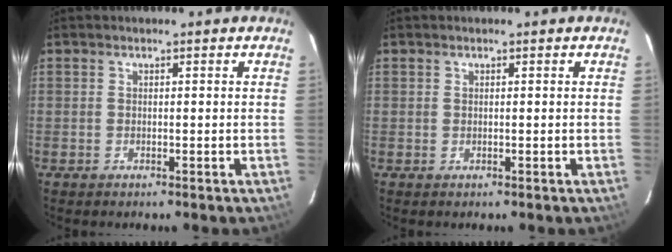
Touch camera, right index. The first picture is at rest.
{"total": 0.0}